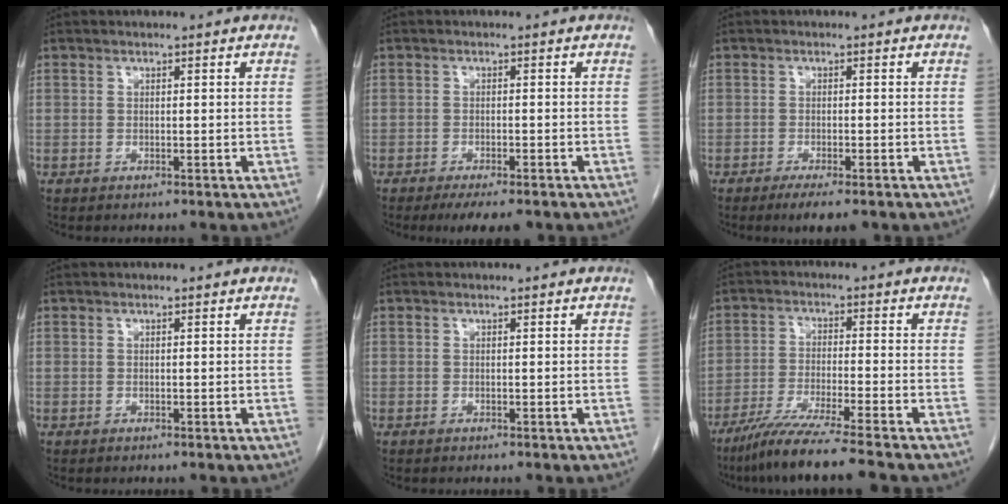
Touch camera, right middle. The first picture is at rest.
{"total": 5.8, "force": [-4.4, 1.3, 3.5], "torque": [-0.043, -0.008, -0.062]}
{"total": 4.3, "force": [-3.0, 0.8, 3.0], "torque": [-0.042, -0.009, -0.042]}
{"total": 0.0}
{"total": 0.0}
{"total": 10.3, "force": [-8.3, -1.4, 5.9], "torque": [-0.089, -0.036, -0.141]}